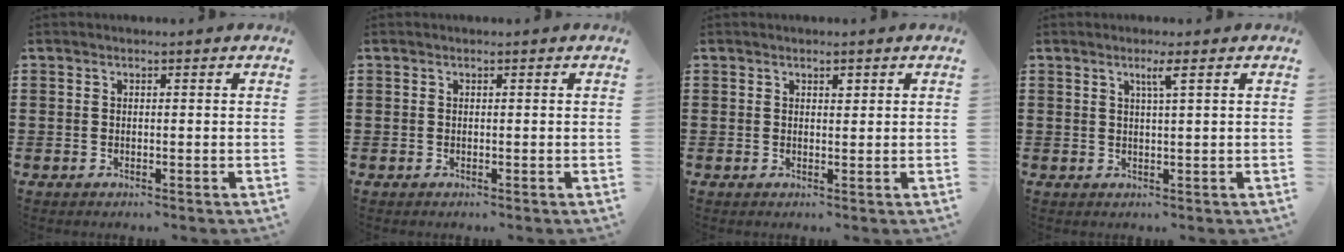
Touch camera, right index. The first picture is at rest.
{"total": 0.0}
{"total": 1.0, "force": [0.6, 0.5, 0.5], "torque": [-0.005, -0.002, 0.009]}
{"total": 2.1, "force": [1.0, -0.2, 1.8], "torque": [-0.038, -0.002, 0.015]}